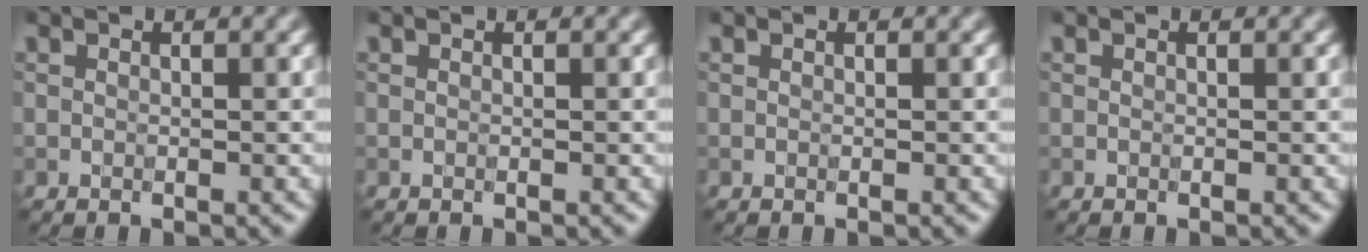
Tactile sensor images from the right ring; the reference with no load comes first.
{"total": 0.0}
{"total": 0.0}
{"total": 0.0}